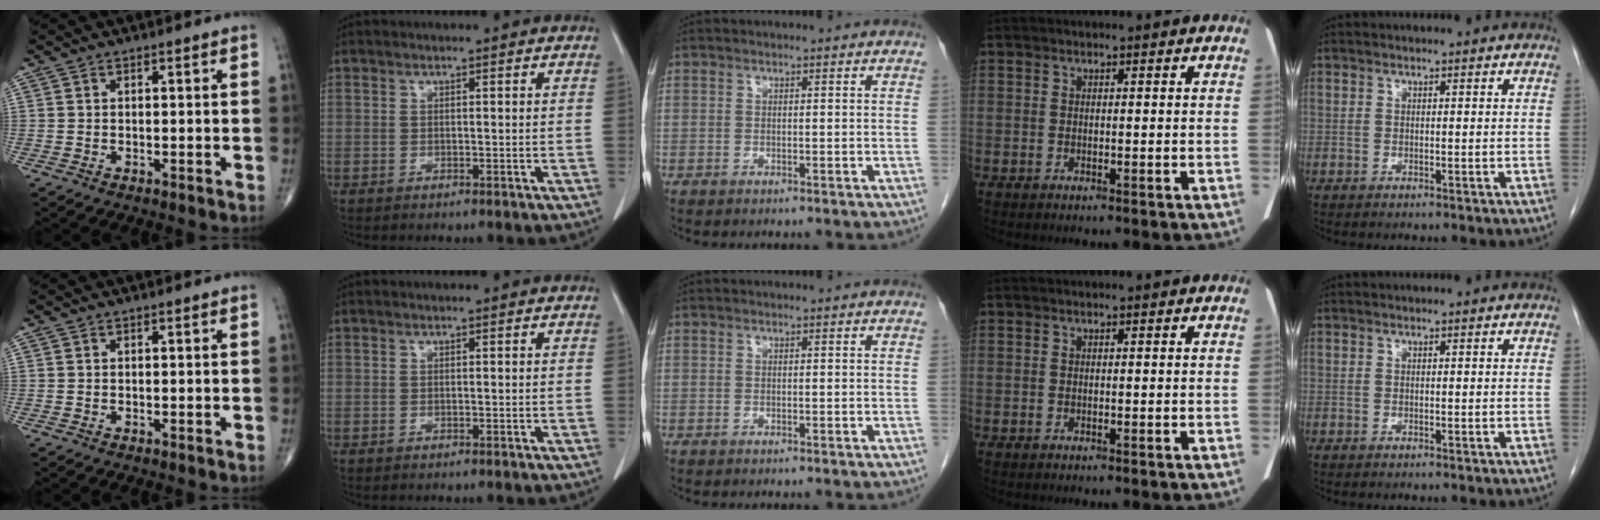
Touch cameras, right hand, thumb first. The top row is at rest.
{}